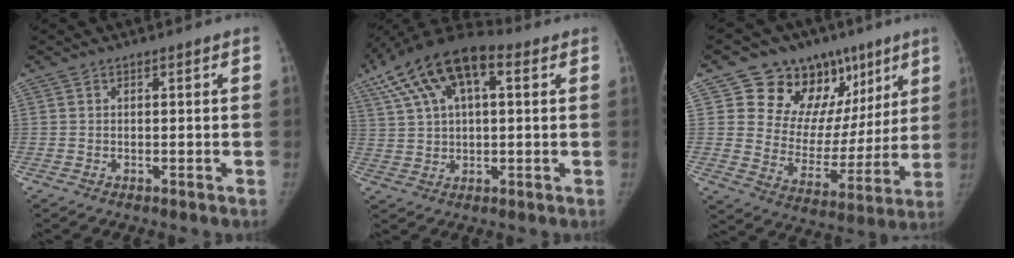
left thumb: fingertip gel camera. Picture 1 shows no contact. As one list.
[{"total": 16.8, "force": [6.9, 8.1, 13.1], "torque": [-0.240, 0.028, 0.114]}, {"total": 20.7, "force": [11.4, 14.3, 9.7], "torque": [-0.066, -0.028, 0.176]}]